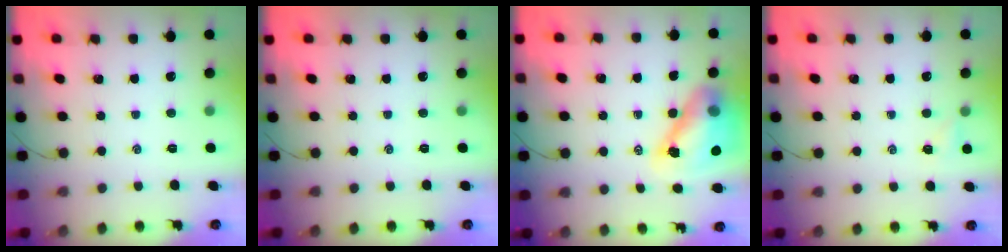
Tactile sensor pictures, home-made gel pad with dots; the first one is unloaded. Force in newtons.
{"total": 0.0}
{"total": 13.1, "press": 12.7, "slide": 3.5}
{"total": 1.7, "press": 1.7, "slide": 0.5}